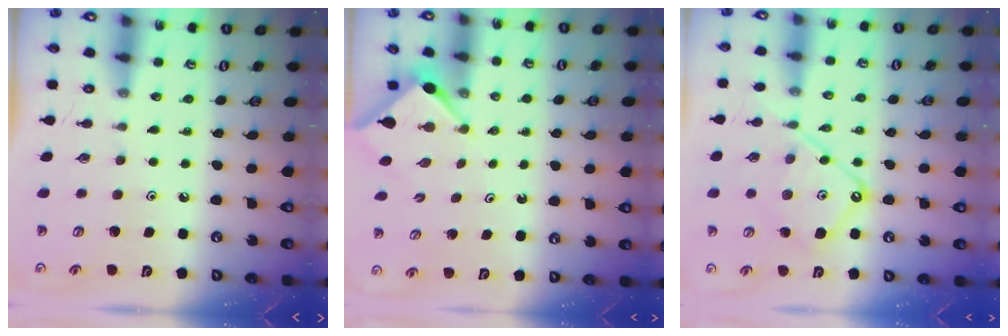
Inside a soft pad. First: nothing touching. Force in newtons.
{"total": 2.9, "press": 2.9, "slide": 0.3}
{"total": 12.1, "press": 12.1, "slide": 1.2}